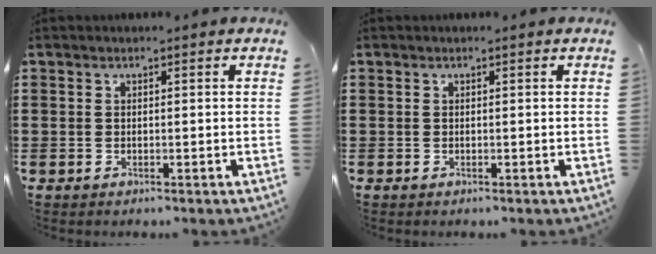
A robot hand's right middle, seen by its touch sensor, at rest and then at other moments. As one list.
[{"total": 0.0}]